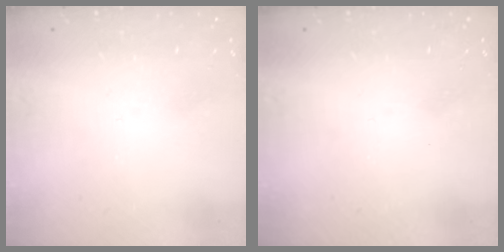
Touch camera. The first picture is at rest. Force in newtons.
{"total": 0.0}